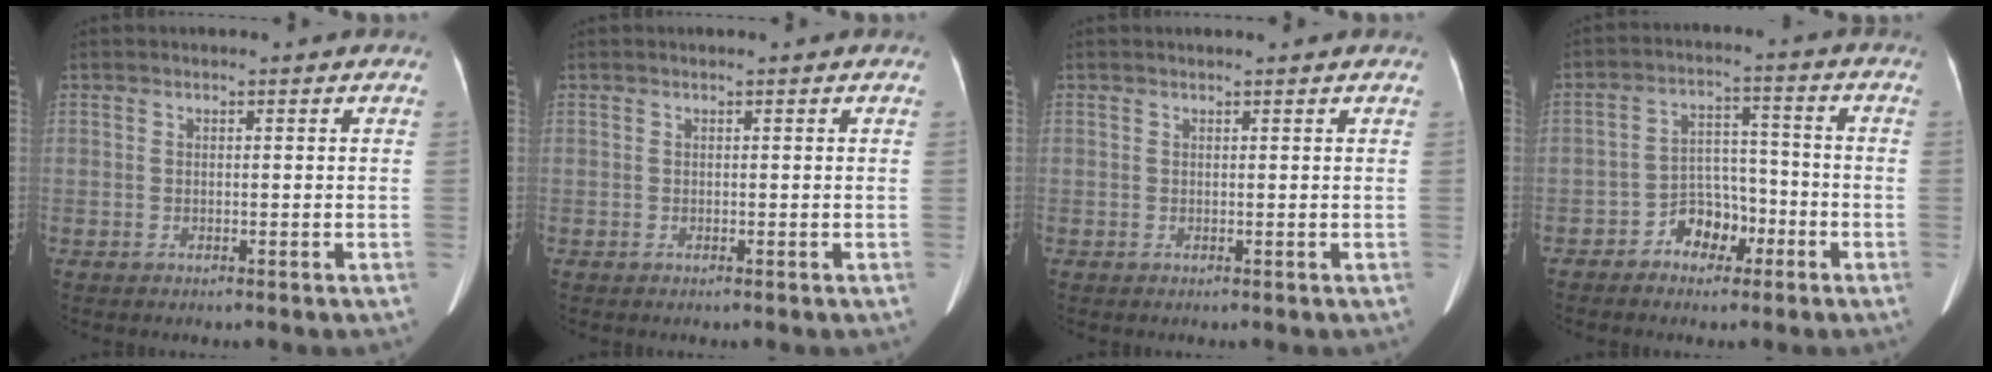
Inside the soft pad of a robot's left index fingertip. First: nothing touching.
{"total": 0.0}
{"total": 1.1, "force": [1.0, 0.3, 0.3], "torque": [-0.007, 0.019, 0.013]}
{"total": 5.9, "force": [-3.3, 3.9, 3.0], "torque": [-0.050, 0.025, -0.055]}